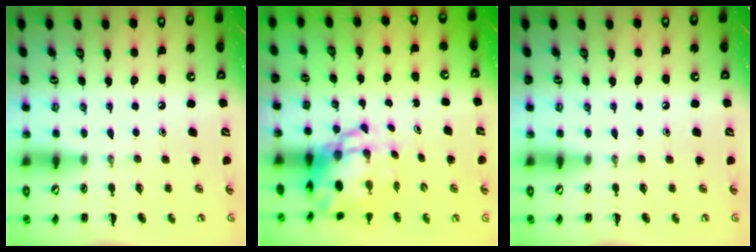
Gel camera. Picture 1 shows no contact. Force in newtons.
{"total": 7.7, "press": 7.4, "slide": 2.0}
{"total": 0.0}